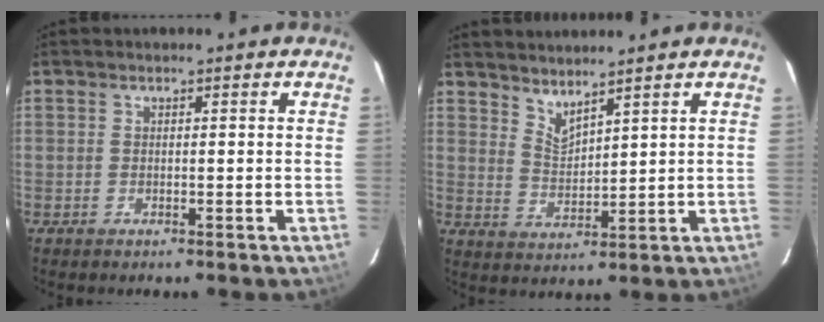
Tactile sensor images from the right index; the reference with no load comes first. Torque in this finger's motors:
{"motor_torque": [-0.21, 0.09, -0.01, 0.00]}